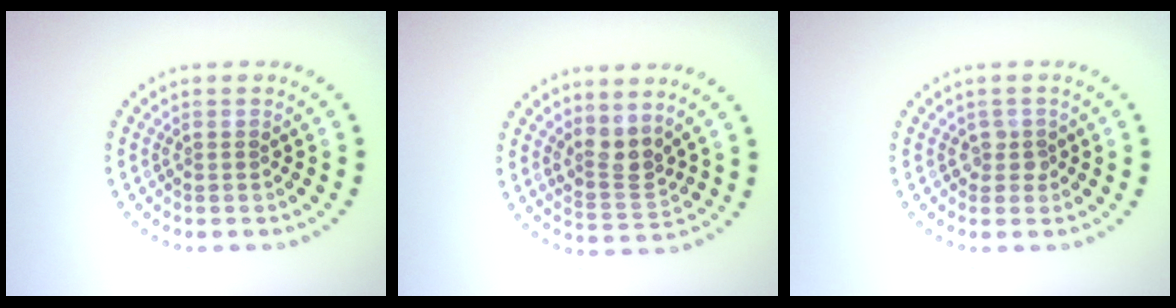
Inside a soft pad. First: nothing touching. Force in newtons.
{"total": 2.6, "press": 2.0, "slide": 1.7}
{"total": 1.2, "press": 1.1, "slide": 0.5}